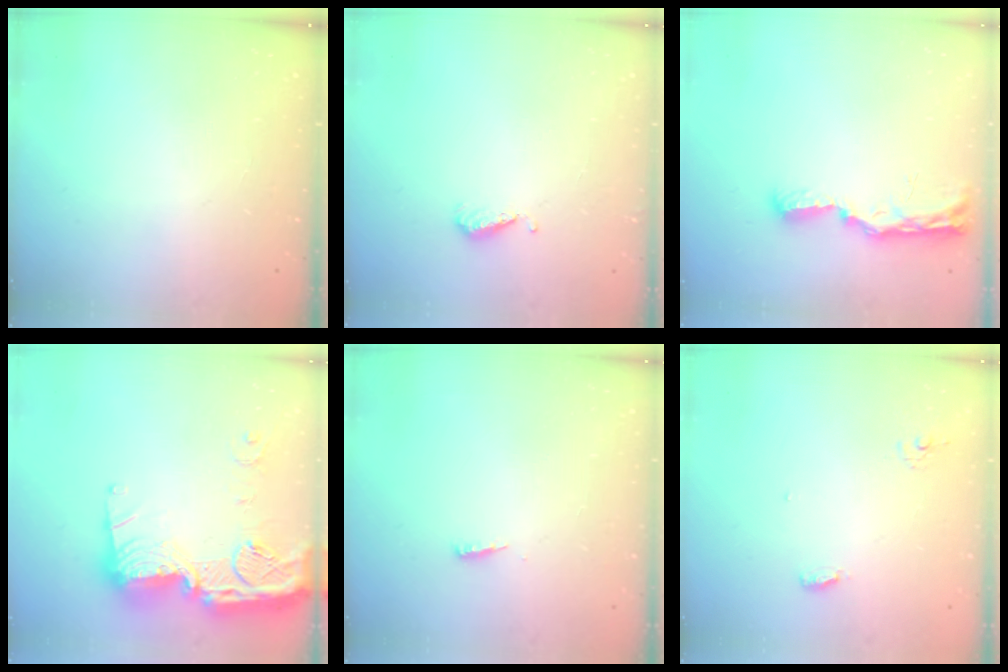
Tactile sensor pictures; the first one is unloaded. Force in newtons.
{"total": 4.8, "press": 4.7, "slide": 0.9}
{"total": 11.3, "press": 10.0, "slide": 5.1}
{"total": 23.2, "press": 23.1, "slide": 2.1}
{"total": 3.5, "press": 3.4, "slide": 0.3}
{"total": 4.8, "press": 4.8, "slide": 0.3}